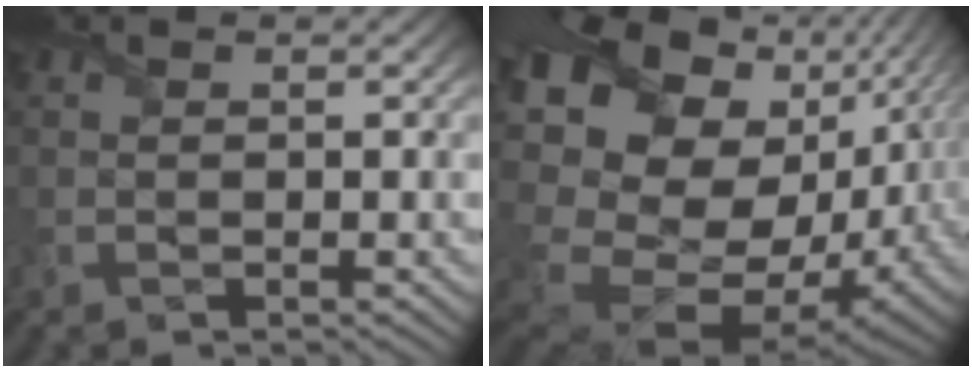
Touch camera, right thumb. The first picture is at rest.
{"total": 20.6, "force": [-0.1, 15.3, 13.8], "torque": [-0.316, -0.052, 0.040]}